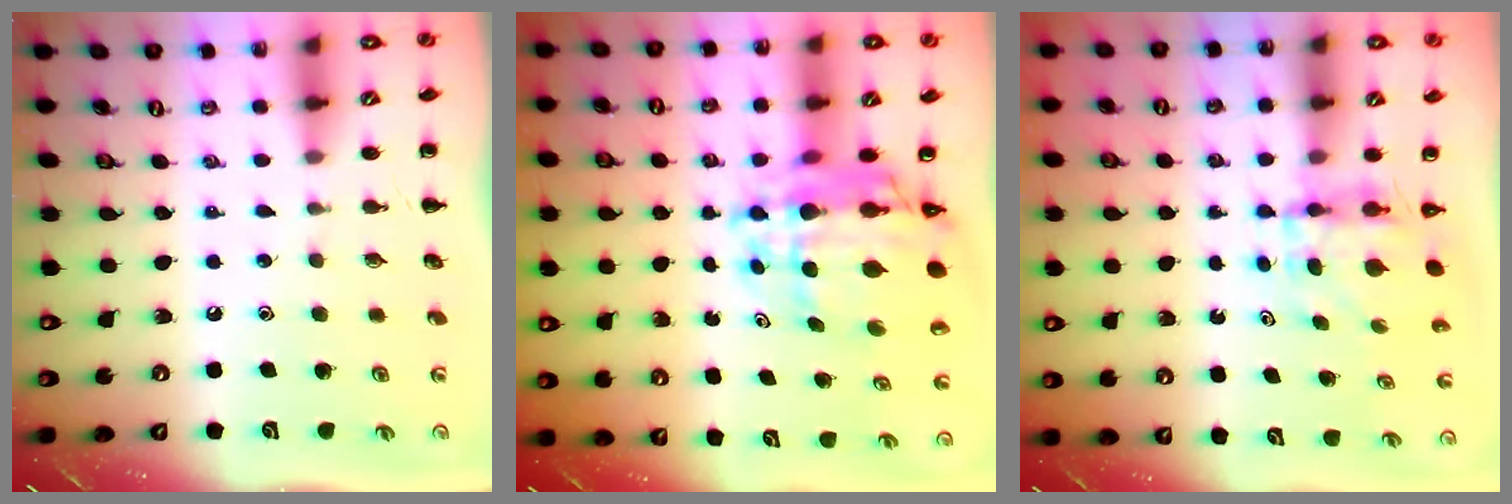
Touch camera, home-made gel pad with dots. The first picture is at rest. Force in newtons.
{"total": 12.9, "press": 12.1, "slide": 4.3}
{"total": 3.9, "press": 3.8, "slide": 0.3}